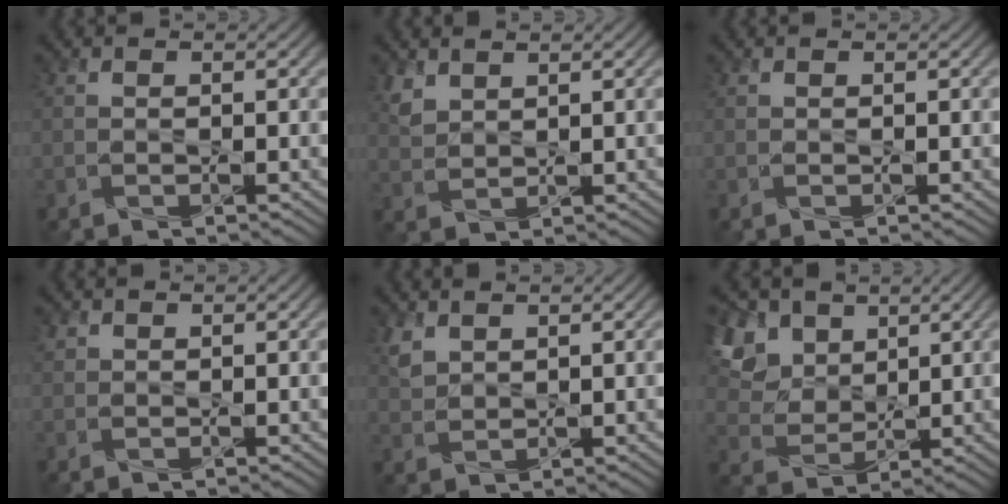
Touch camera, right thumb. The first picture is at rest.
{"total": 2.7, "force": [2.0, 1.4, 1.1], "torque": [-0.034, -0.002, 0.048]}
{"total": 0.0}
{"total": 0.8, "force": [0.6, 0.6, 0.1], "torque": [-0.004, 0.000, 0.014]}
{"total": 2.6, "force": [1.8, 1.4, 1.1], "torque": [-0.035, -0.002, 0.045]}
{"total": 11.5, "force": [5.6, 7.8, 6.4], "torque": [-0.198, 0.016, 0.114]}